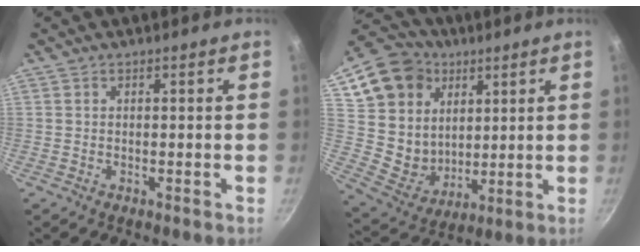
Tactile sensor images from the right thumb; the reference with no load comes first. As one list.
[{"total": 18.0, "force": [7.7, 14.7, 6.8], "torque": [-0.093, -0.009, 0.153]}]